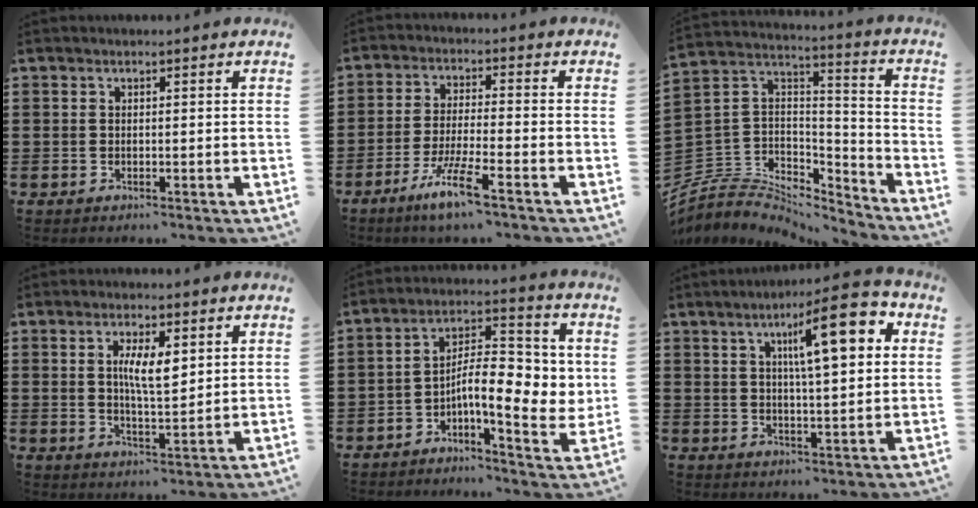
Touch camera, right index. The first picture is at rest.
{"total": 7.3, "force": [-5.1, 0.1, 5.3], "torque": [-0.120, -0.015, -0.100]}
{"total": 5.2, "force": [-4.0, 3.2, 0.5], "torque": [-0.042, -0.015, -0.088]}
{"total": 5.6, "force": [1.7, 1.6, 5.1], "torque": [-0.097, 0.000, 0.026]}
{"total": 9.6, "force": [-0.7, 3.8, 8.8], "torque": [-0.138, -0.006, -0.019]}
{"total": 11.5, "force": [4.2, 2.5, 10.4], "torque": [-0.166, -0.005, 0.061]}